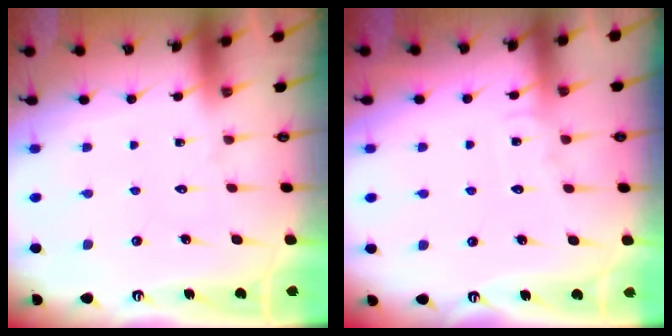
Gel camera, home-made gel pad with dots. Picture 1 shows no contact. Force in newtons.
{"total": 4.4, "press": 4.4, "slide": 0.5}